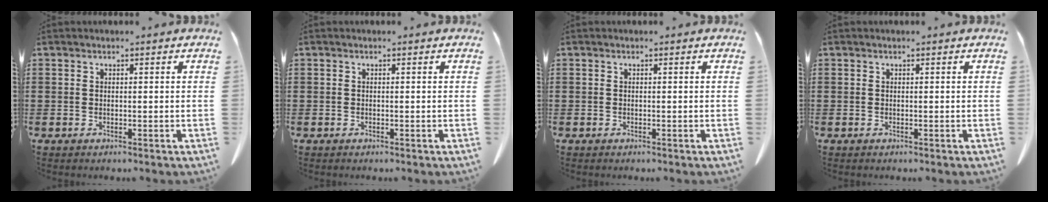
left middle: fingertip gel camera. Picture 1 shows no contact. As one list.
[{"total": 0.0}, {"total": 0.0}, {"total": 0.0}]